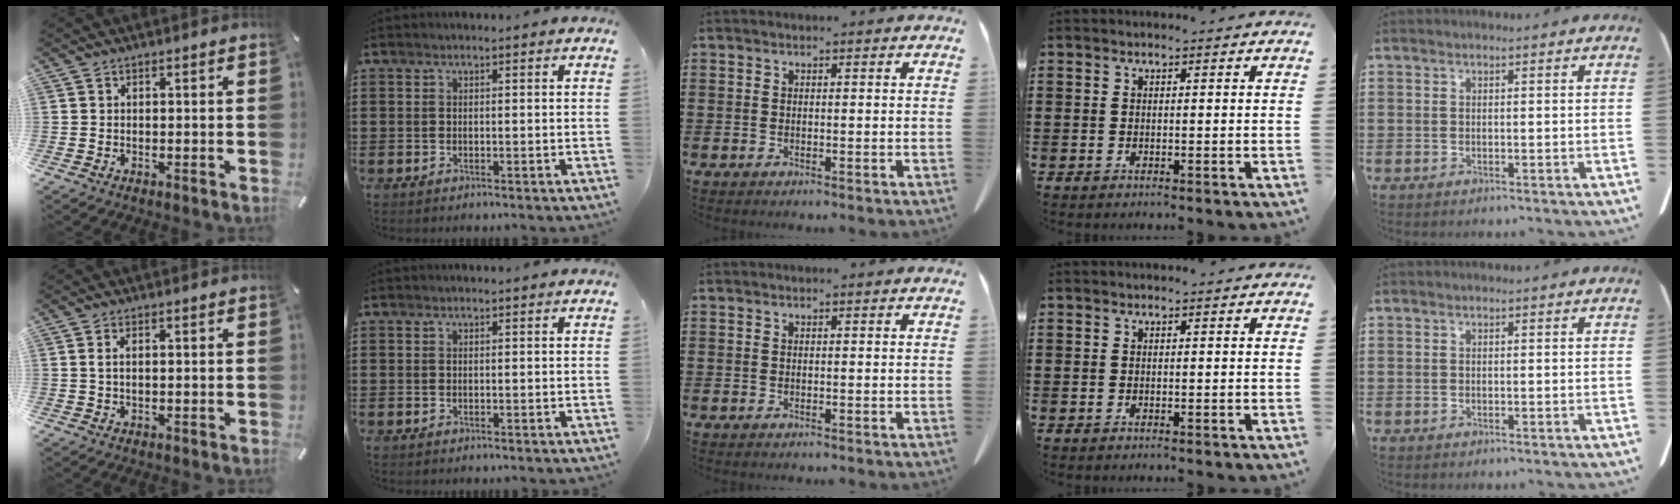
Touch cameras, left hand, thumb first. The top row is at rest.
{"thumb": {"total": 1.8, "force": [0.3, 0.8, 1.5], "torque": [-0.032, 0.004, 0.003]}}